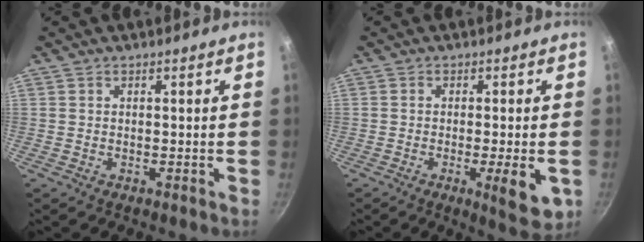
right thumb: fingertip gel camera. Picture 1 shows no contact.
{"total": 7.5, "force": [-2.0, 1.7, 7.0], "torque": [-0.095, -0.004, -0.025]}